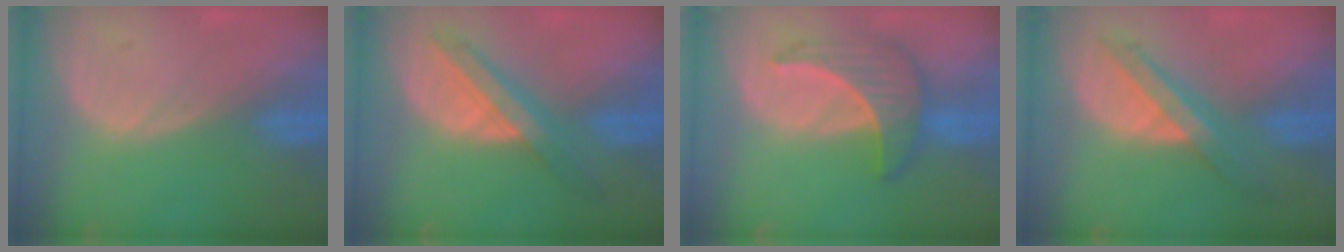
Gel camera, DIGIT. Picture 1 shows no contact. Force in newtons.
{"total": 6.3, "press": 6.3, "slide": 0.3}
{"total": 6.5, "press": 6.4, "slide": 1.1}
{"total": 7.2, "press": 6.1, "slide": 3.8}